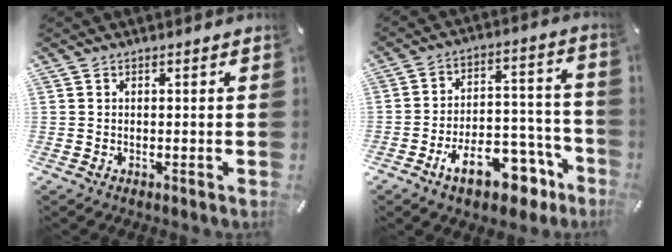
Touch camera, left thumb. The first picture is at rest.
{"total": 15.7, "force": [-9.3, 8.0, 9.7], "torque": [-0.116, 0.060, -0.144]}